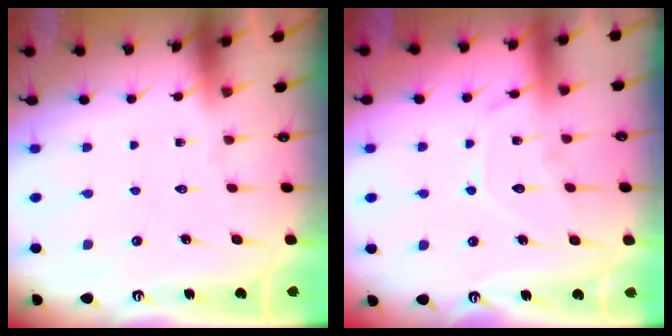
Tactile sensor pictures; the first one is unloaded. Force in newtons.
{"total": 10.2, "press": 10.2, "slide": 0.8}